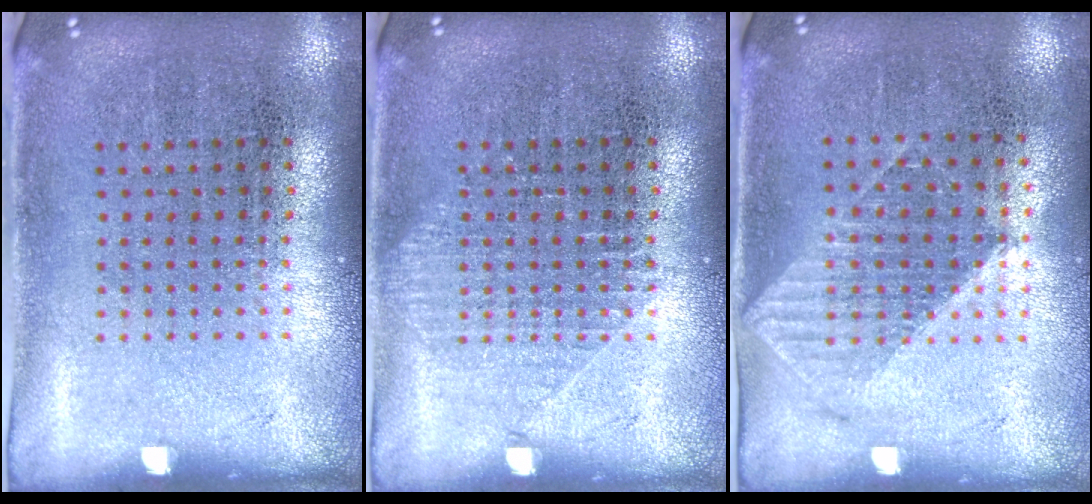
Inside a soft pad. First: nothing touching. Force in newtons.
{"total": 1.0, "press": 1.0, "slide": 0.2}
{"total": 1.1, "press": 1.0, "slide": 0.3}